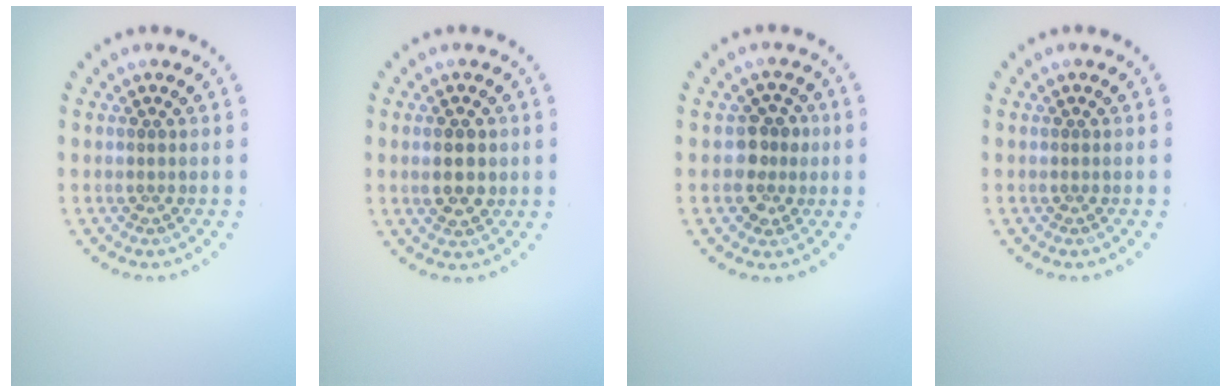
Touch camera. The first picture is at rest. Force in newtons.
{"total": 2.7, "press": 2.6, "slide": 0.3}
{"total": 2.6, "press": 2.4, "slide": 0.9}
{"total": 0.0}